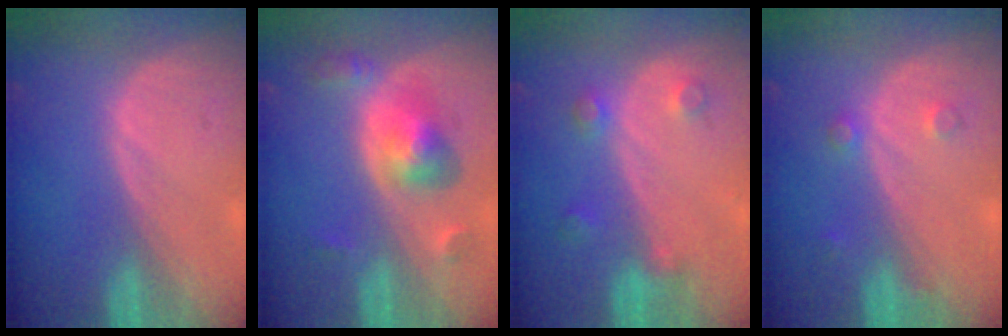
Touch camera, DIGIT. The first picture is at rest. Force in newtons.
{"total": 6.2, "press": 5.8, "slide": 2.3}
{"total": 3.5, "press": 3.3, "slide": 1.3}
{"total": 2.0, "press": 2.0, "slide": 0.2}